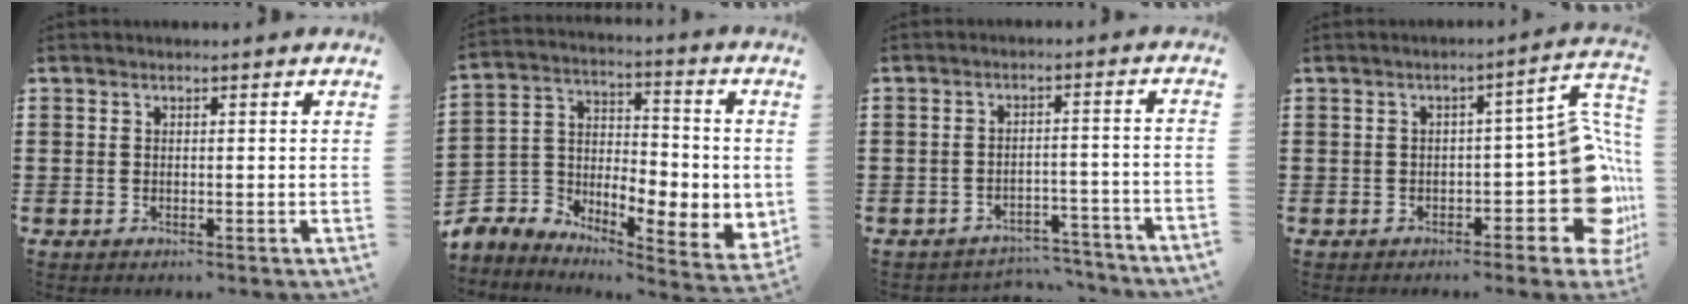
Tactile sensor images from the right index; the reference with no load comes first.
{"total": 5.2, "force": [-2.1, 3.9, 2.7], "torque": [-0.083, -0.029, -0.041]}
{"total": 4.0, "force": [-3.8, 0.2, 1.0], "torque": [-0.021, -0.002, -0.077]}
{"total": 13.8, "force": [-1.3, 6.1, 12.3], "torque": [-0.148, -0.005, -0.016]}